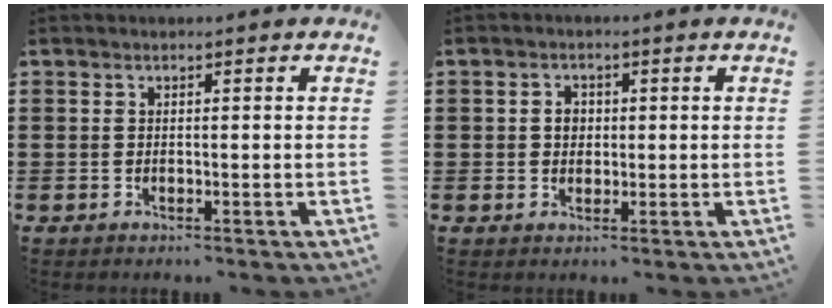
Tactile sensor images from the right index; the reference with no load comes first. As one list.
[{"total": 2.2, "force": [0.2, 1.8, 1.2], "torque": [-0.029, 0.009, 0.002]}]